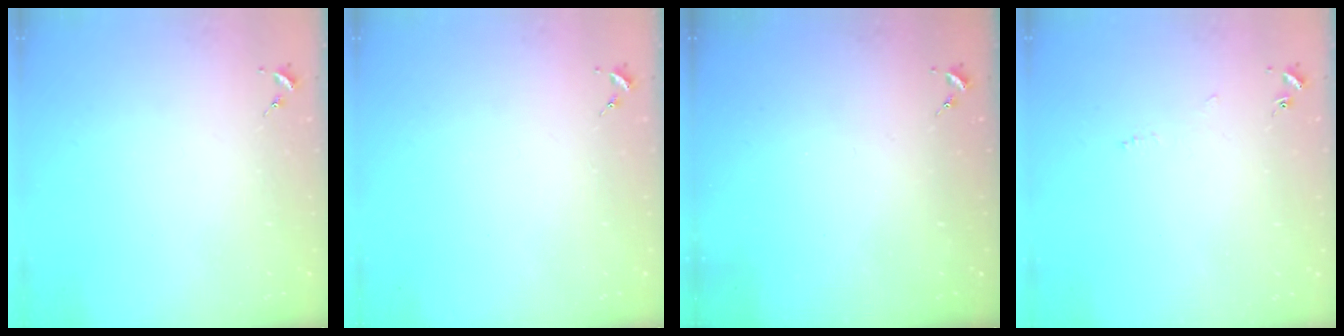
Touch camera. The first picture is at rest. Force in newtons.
{"total": 0.0}
{"total": 0.0}
{"total": 3.3, "press": 3.3, "slide": 0.3}